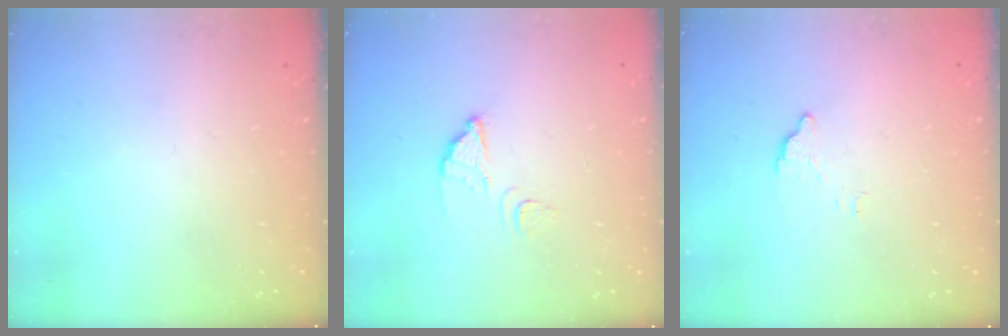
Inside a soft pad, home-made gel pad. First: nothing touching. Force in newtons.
{"total": 2.5, "press": 2.5, "slide": 0.2}
{"total": 3.6, "press": 3.6, "slide": 0.2}